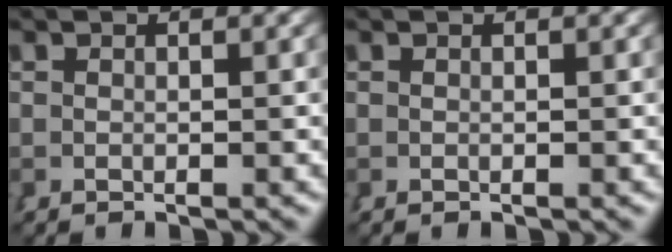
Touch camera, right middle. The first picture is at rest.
{"total": 0.0}